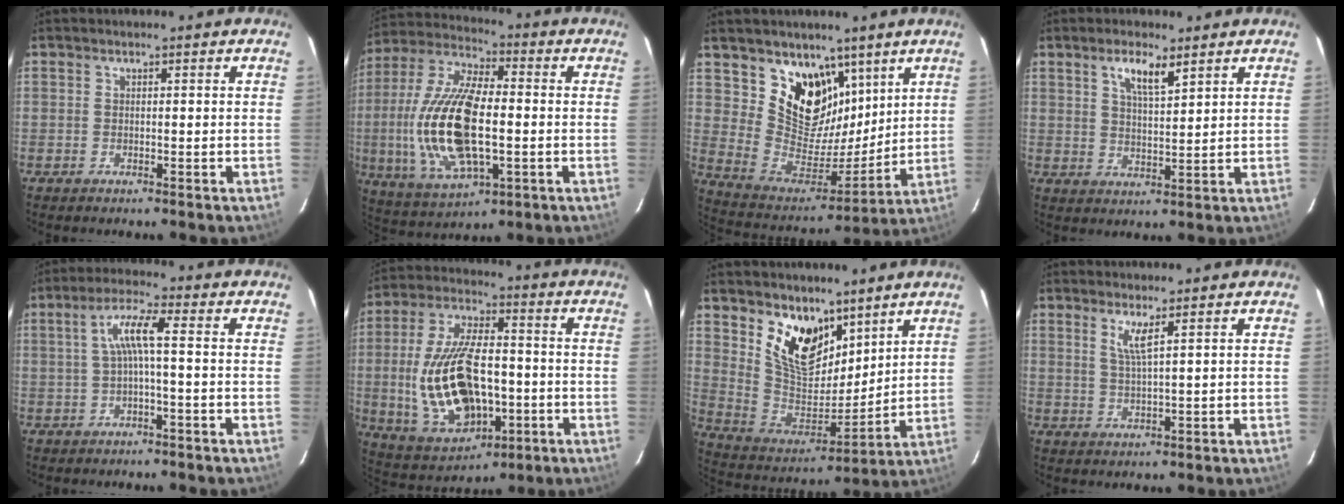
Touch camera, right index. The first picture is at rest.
{"total": 20.8, "force": [-2.5, 9.0, 18.6], "torque": [-0.389, -0.007, -0.041]}
{"total": 15.4, "force": [9.2, 10.8, 5.9], "torque": [-0.119, -0.016, 0.181]}
{"total": 5.3, "force": [3.3, 1.4, 3.9], "torque": [-0.070, 0.000, 0.059]}
{"total": 5.3, "force": [-0.3, 0.3, 5.3], "torque": [-0.108, 0.010, -0.002]}
{"total": 20.3, "force": [-3.1, 10.6, 17.1], "torque": [-0.364, -0.005, -0.031]}
{"total": 14.8, "force": [9.5, 8.3, 7.9], "torque": [-0.157, -0.012, 0.186]}
{"total": 3.2, "force": [1.8, -0.3, 2.6], "torque": [-0.055, -0.007, 0.034]}